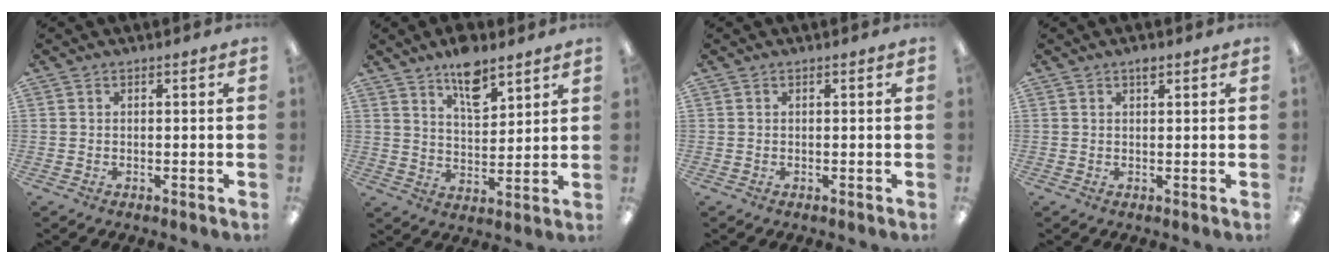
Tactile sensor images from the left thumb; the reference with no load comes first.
{"total": 9.7, "force": [7.1, 4.0, 5.2], "torque": [-0.073, -0.042, 0.121]}
{"total": 0.0}
{"total": 1.3, "force": [0.9, 0.5, 0.8], "torque": [-0.010, -0.001, 0.015]}